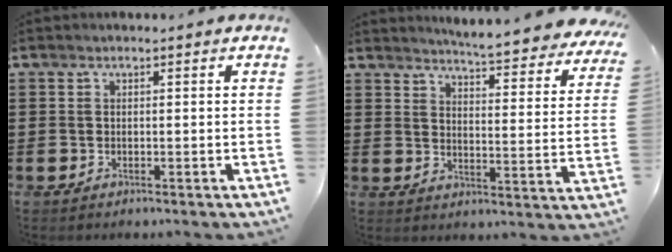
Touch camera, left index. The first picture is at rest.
{"total": 5.3, "force": [4.9, -0.6, 1.8], "torque": [-0.042, -0.048, 0.077]}